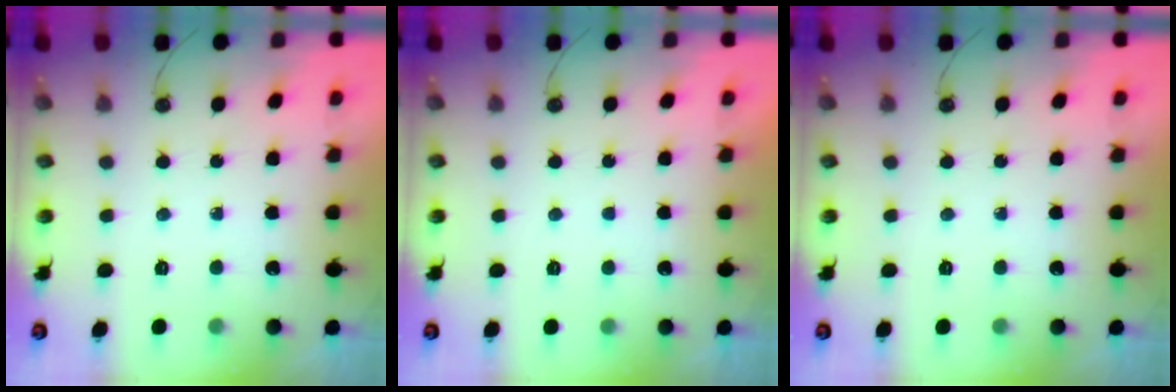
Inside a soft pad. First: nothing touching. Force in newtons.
{"total": 0.0}
{"total": 0.0}